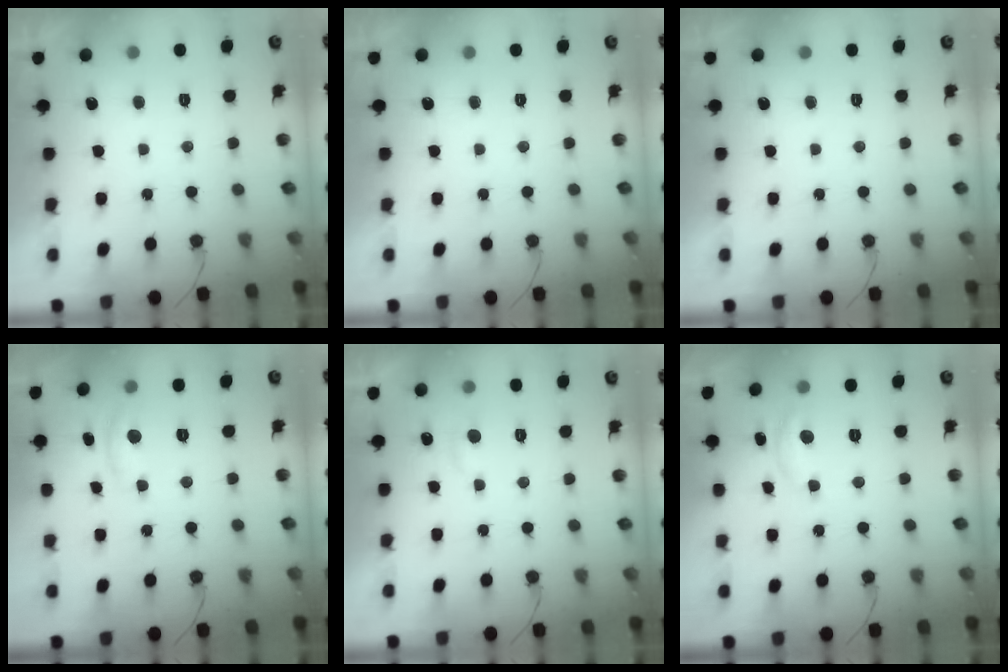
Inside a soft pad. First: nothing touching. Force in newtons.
{"total": 0.0}
{"total": 0.0}
{"total": 5.2, "press": 5.2, "slide": 0.5}
{"total": 3.3, "press": 3.3, "slide": 0.4}
{"total": 6.2, "press": 6.2, "slide": 0.4}